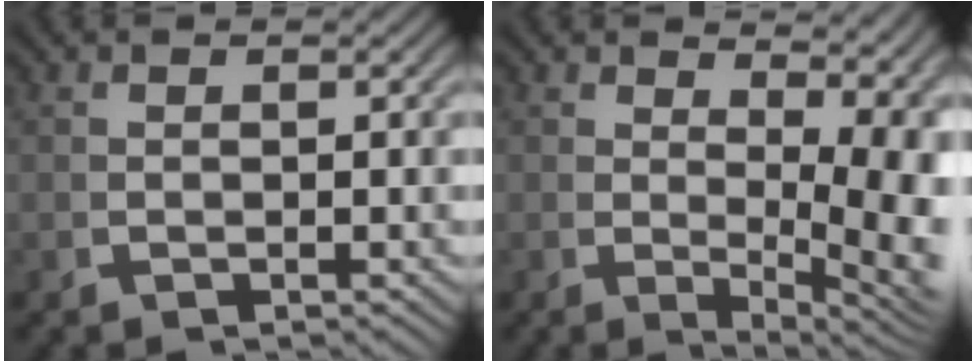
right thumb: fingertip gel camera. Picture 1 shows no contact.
{"total": 7.7, "force": [0.8, 3.8, 6.7], "torque": [-0.076, -0.029, 0.025]}